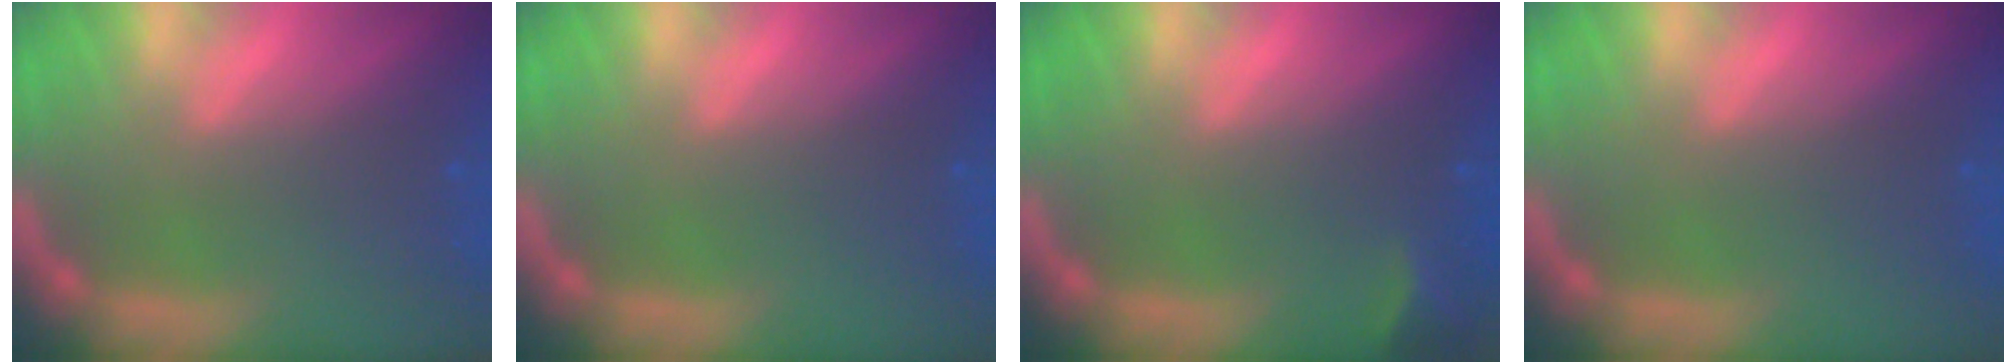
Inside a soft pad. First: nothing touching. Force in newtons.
{"total": 0.0}
{"total": 1.9}
{"total": 0.0}